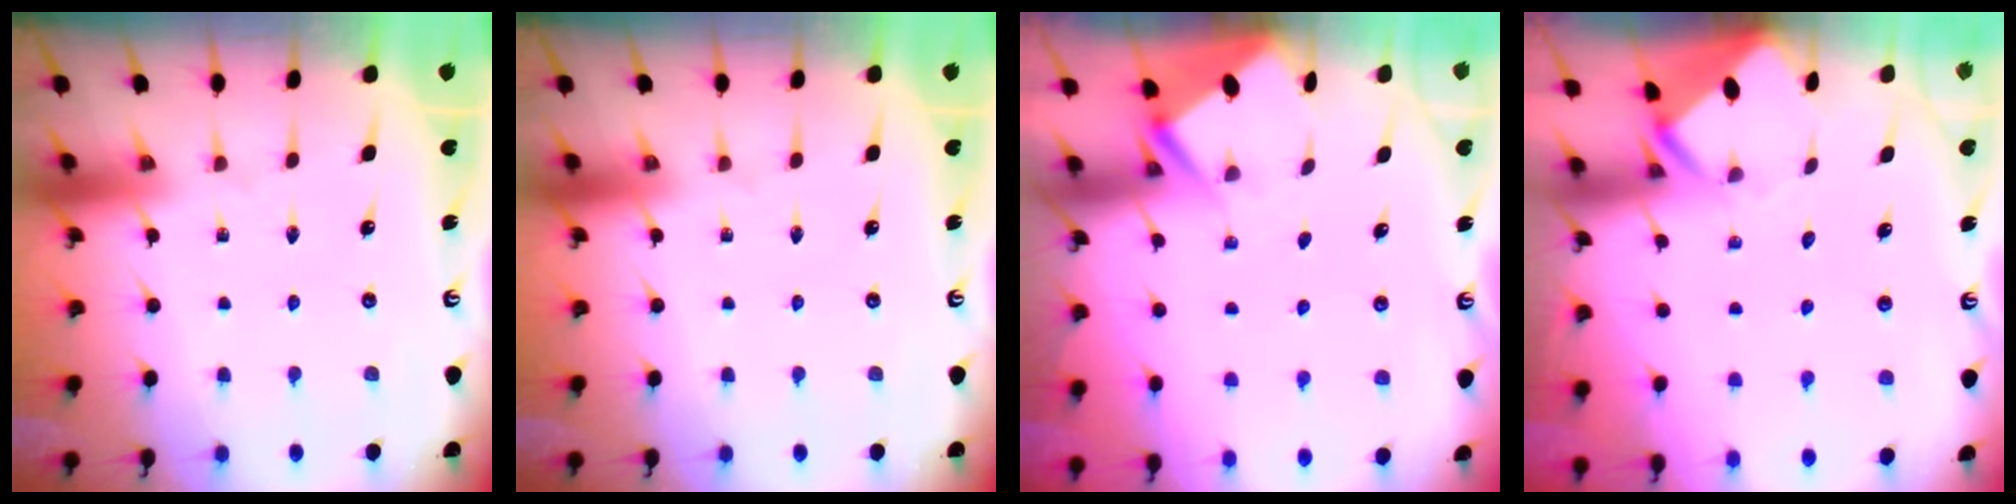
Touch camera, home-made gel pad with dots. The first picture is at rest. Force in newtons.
{"total": 0.0}
{"total": 2.9, "press": 2.9, "slide": 0.3}
{"total": 3.3, "press": 3.3, "slide": 0.2}